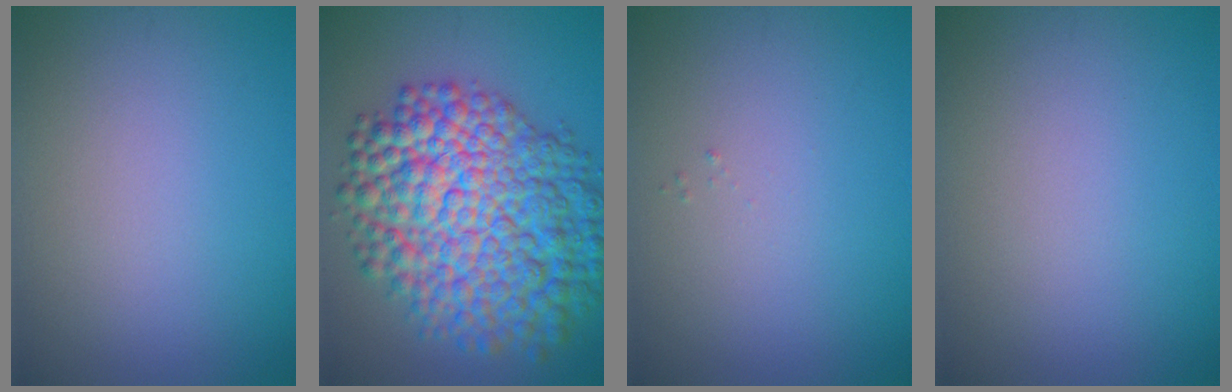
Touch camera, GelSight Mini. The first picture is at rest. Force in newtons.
{"total": 13.4, "press": 13.4, "slide": 0.3}
{"total": 0.0}
{"total": 0.0}